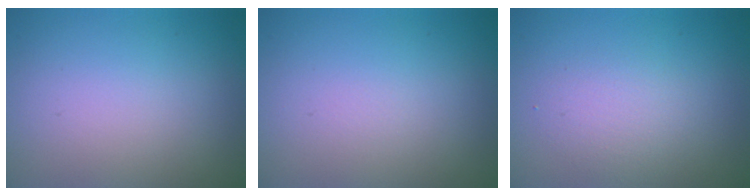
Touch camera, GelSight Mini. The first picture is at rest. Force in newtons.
{"total": 0.0}
{"total": 1.9, "press": 1.9, "slide": 0.1}